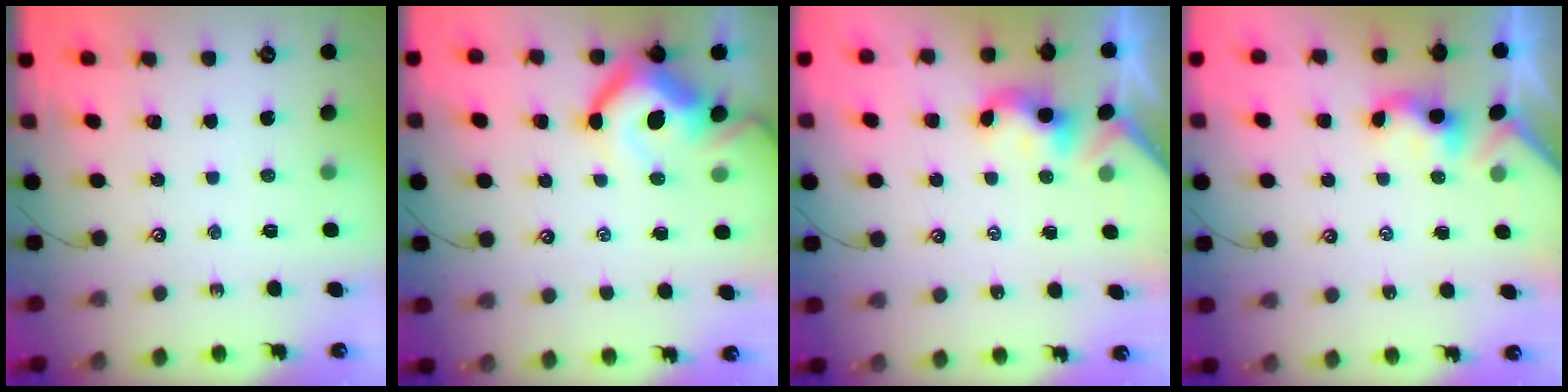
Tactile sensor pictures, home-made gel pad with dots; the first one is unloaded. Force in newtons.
{"total": 11.8, "press": 11.6, "slide": 2.0}
{"total": 2.3, "press": 2.3, "slide": 0.2}
{"total": 1.1, "press": 1.0, "slide": 0.3}